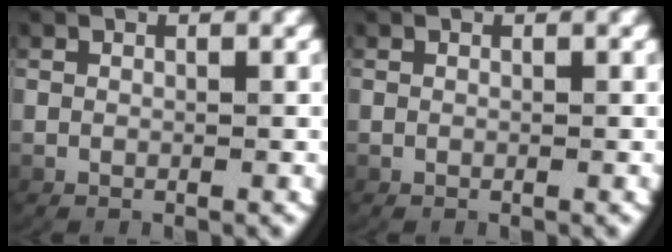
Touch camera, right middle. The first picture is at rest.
{"total": 0.0}